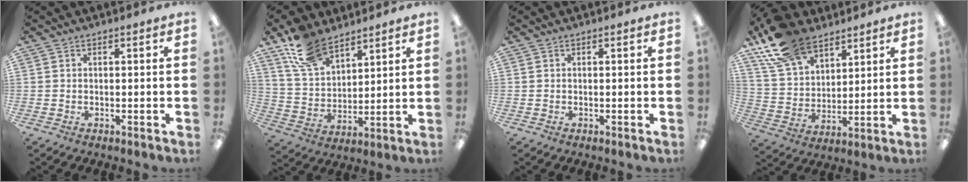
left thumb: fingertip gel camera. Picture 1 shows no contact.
{"total": 13.8, "force": [10.0, 7.1, 6.2], "torque": [-0.135, -0.038, 0.194]}
{"total": 0.0}
{"total": 17.1, "force": [11.8, 9.4, 8.0], "torque": [-0.166, -0.049, 0.224]}